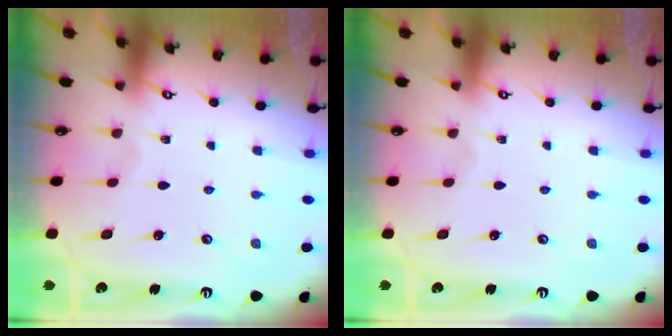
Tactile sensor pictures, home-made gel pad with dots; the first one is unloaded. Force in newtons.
{"total": 0.0}